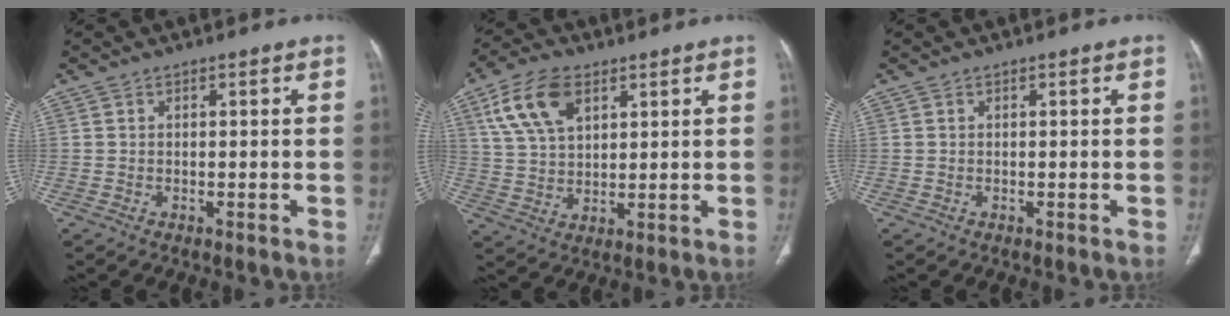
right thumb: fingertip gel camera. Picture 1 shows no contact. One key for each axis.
{"total": 11.5, "fx": 5.3, "fy": 6.5, "fz": 7.9, "tx": -0.144, "ty": -0.008, "tz": 0.106}
{"total": 0.0}